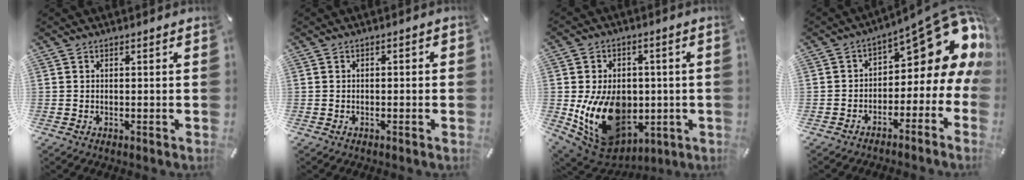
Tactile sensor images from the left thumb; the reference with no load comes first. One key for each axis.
{"total": 1.3, "fx": -0.8, "fy": 0.6, "fz": 0.9, "tx": -0.015, "ty": 0.004, "tz": -0.016}
{"total": 18.7, "fx": -2.6, "fy": 14.1, "fz": 12.0, "tx": -0.224, "ty": 0.001, "tz": -0.024}
{"total": 14.0, "fx": 7.1, "fy": 6.1, "fz": 10.4, "tx": -0.124, "ty": -0.061, "tz": 0.111}